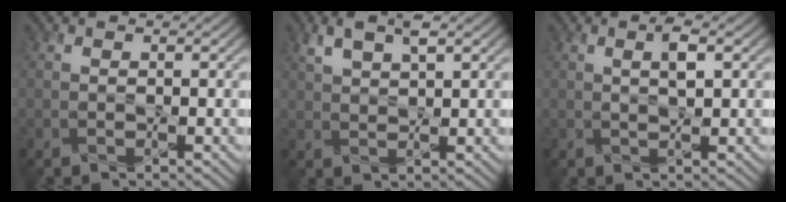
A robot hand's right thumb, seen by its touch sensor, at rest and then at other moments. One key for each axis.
{"total": 4.2, "fx": 2.3, "fy": 1.5, "fz": 3.2, "tx": -0.079, "ty": 0.006, "tz": 0.050}
{"total": 2.4, "fx": 0.8, "fy": 0.6, "fz": 2.2, "tx": -0.043, "ty": 0.003, "tz": 0.015}